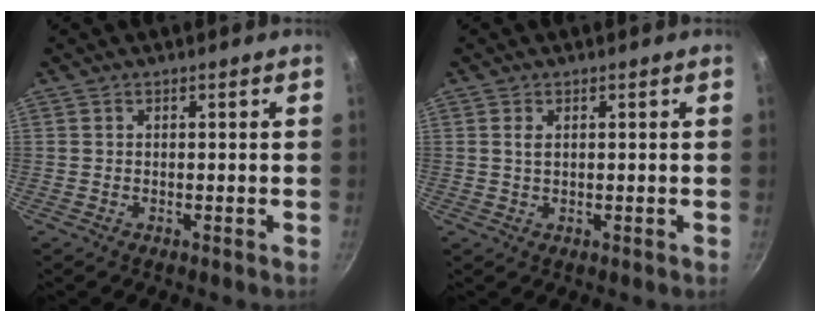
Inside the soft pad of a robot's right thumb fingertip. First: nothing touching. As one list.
[{"total": 1.4, "force": [0.4, 0.8, 1.1], "torque": [-0.021, -0.001, 0.009]}]